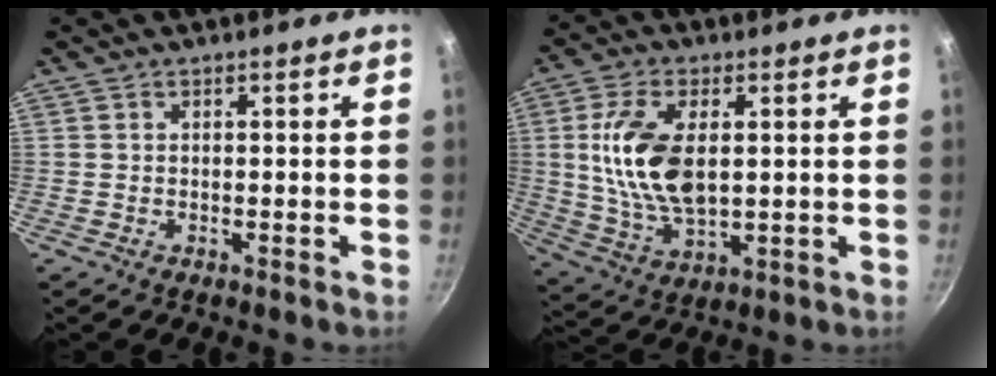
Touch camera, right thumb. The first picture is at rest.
{"total": 14.3, "force": [1.9, 7.4, 12.1], "torque": [-0.238, -0.010, 0.044]}